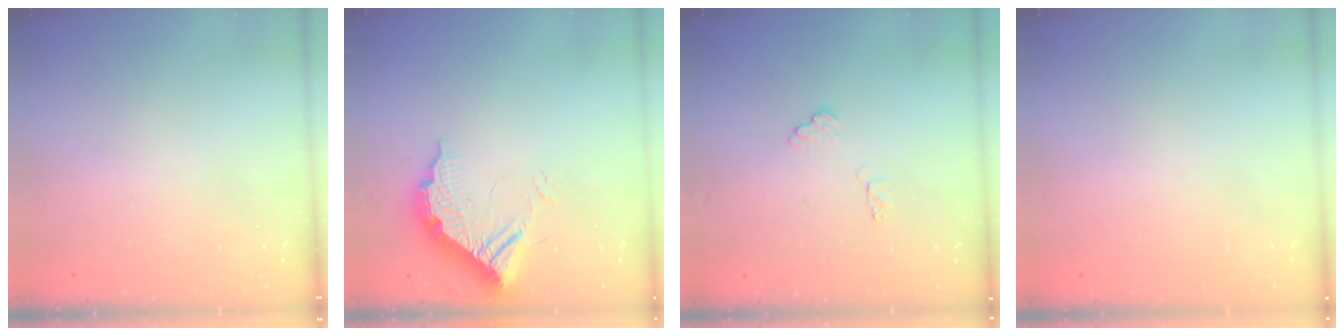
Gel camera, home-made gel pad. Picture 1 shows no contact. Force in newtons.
{"total": 13.0, "press": 12.9, "slide": 1.1}
{"total": 5.4, "press": 5.4, "slide": 0.3}
{"total": 3.0, "press": 3.0, "slide": 0.1}